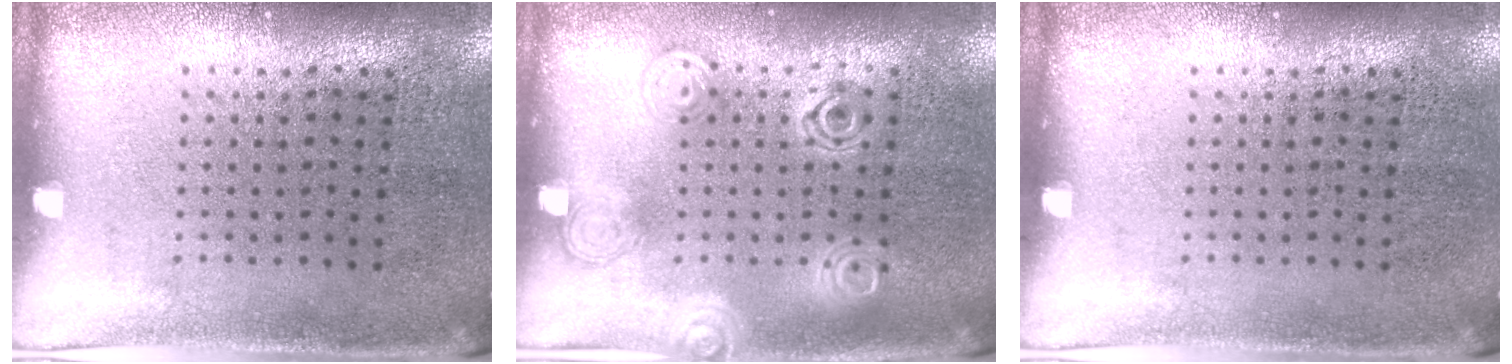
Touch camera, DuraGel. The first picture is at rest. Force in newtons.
{"total": 1.2, "press": 1.2, "slide": 0.0}
{"total": 0.0}